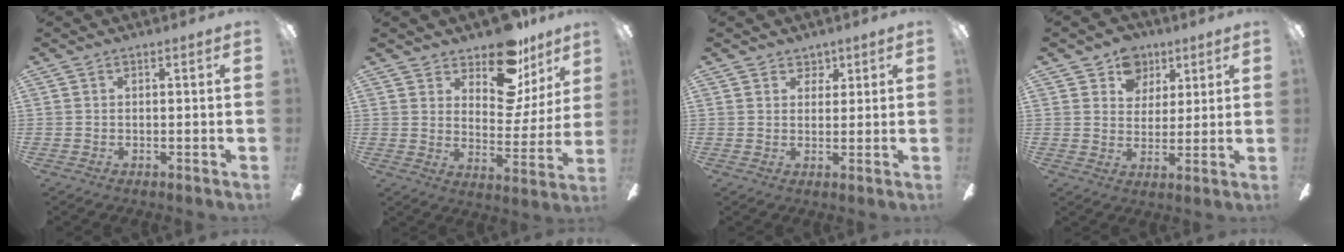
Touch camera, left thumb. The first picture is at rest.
{"total": 15.5, "force": [12.1, 6.7, 7.1], "torque": [-0.114, -0.079, 0.211]}
{"total": 3.5, "force": [2.5, 2.5, 0.4], "torque": [0.006, -0.011, 0.041]}
{"total": 8.8, "force": [5.1, 6.8, 2.1], "torque": [-0.023, -0.018, 0.094]}